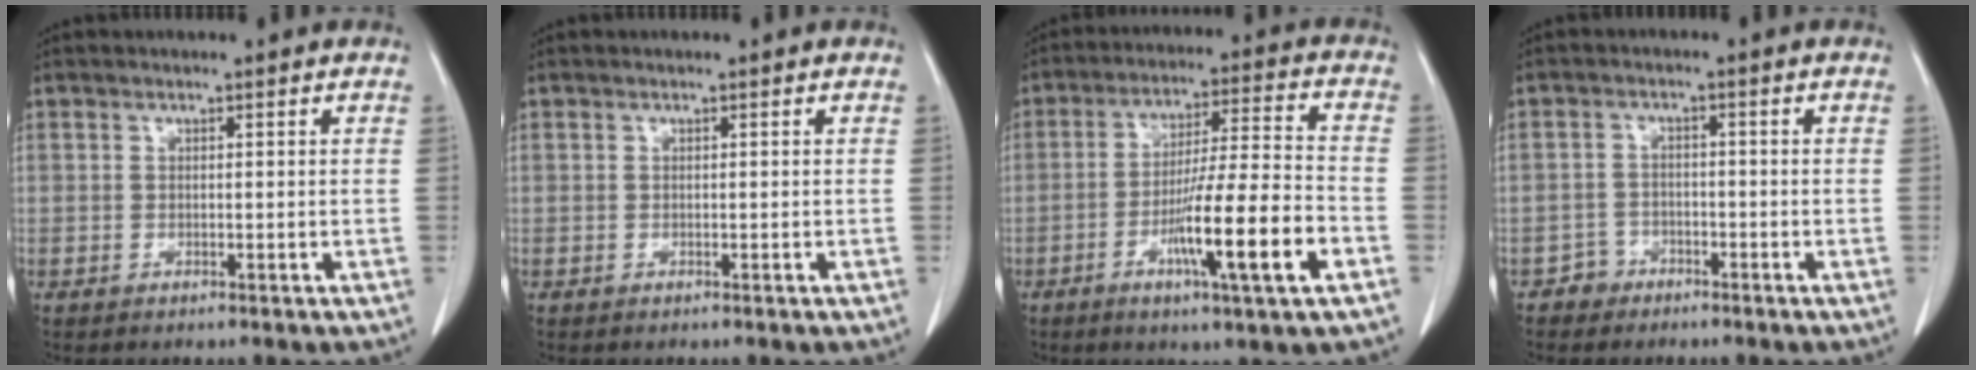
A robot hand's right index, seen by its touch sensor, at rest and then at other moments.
{"total": 0.0}
{"total": 14.0, "force": [-5.3, -0.2, 12.9], "torque": [-0.224, -0.010, -0.088]}
{"total": 2.6, "force": [-1.8, 1.8, -0.4], "torque": [0.007, 0.010, -0.037]}